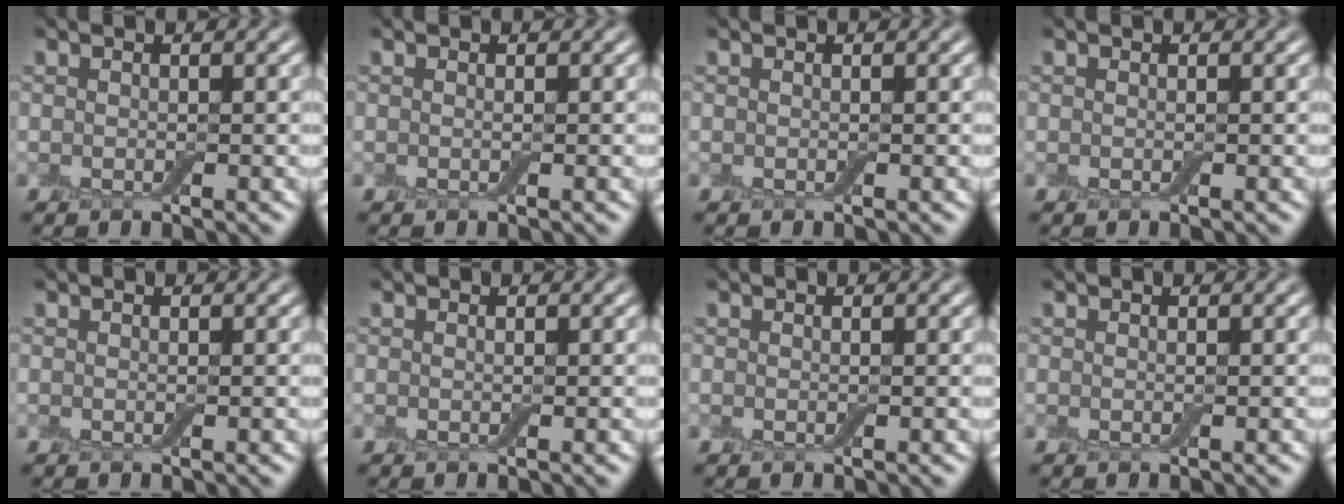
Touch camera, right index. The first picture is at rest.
{"total": 0.0}
{"total": 0.0}
{"total": 0.0}
{"total": 0.0}
{"total": 0.0}
{"total": 0.0}
{"total": 0.0}